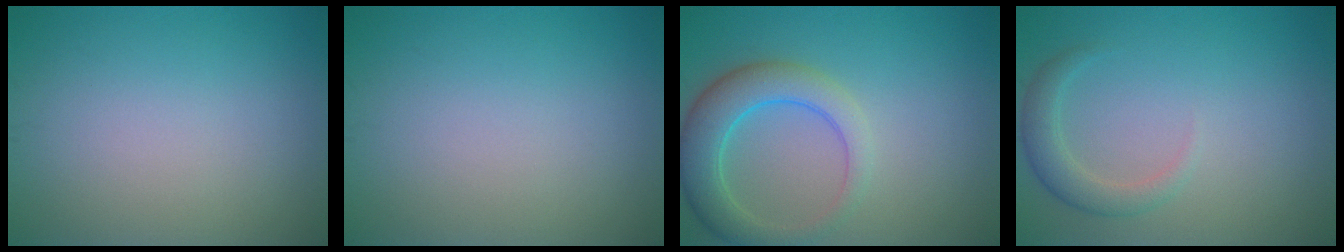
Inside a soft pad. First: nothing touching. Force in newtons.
{"total": 0.0}
{"total": 5.1, "press": 5.1, "slide": 0.5}
{"total": 2.3, "press": 2.3, "slide": 0.2}